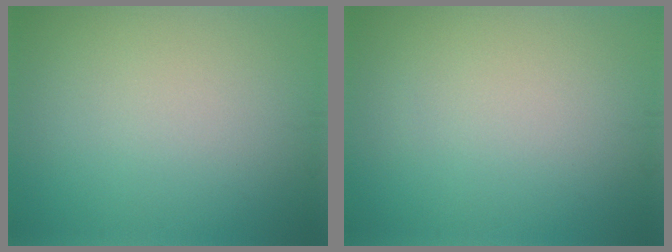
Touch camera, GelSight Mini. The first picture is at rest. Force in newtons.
{"total": 0.0}